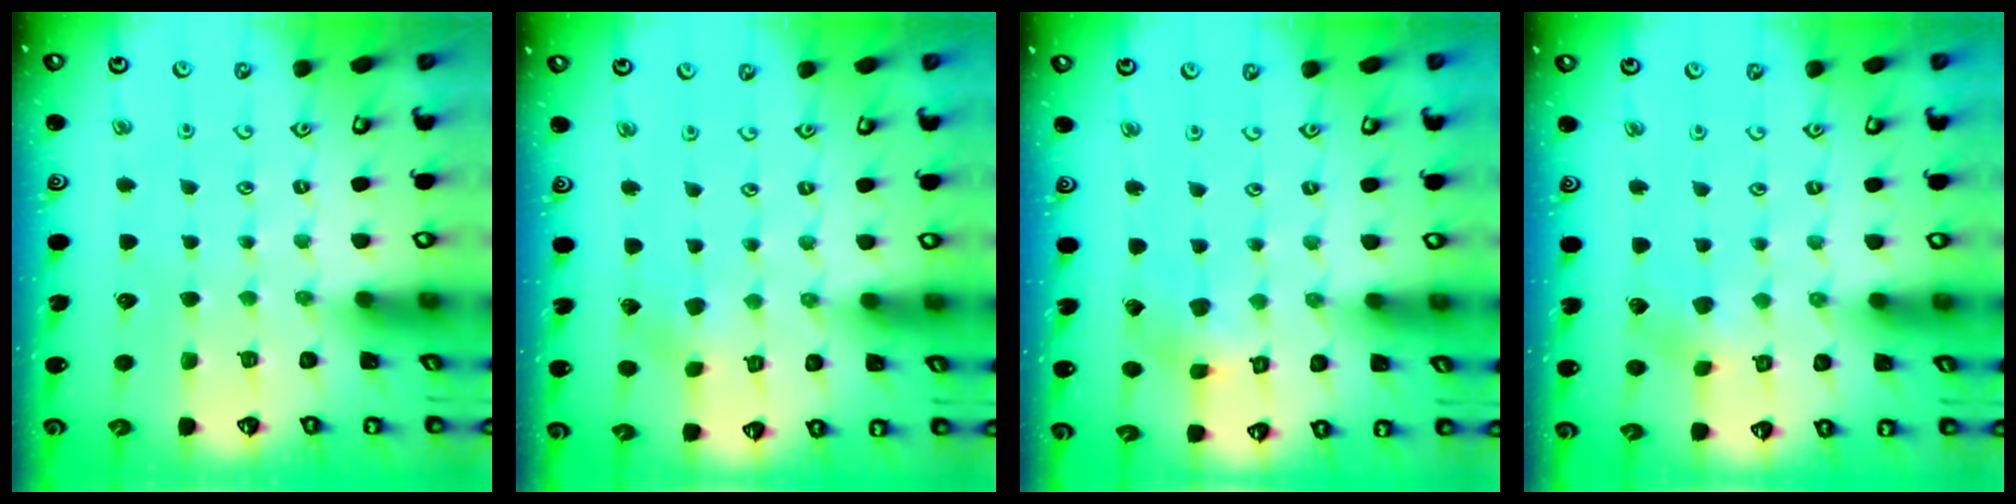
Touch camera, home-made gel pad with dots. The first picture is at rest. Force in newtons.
{"total": 1.9, "press": 1.9, "slide": 0.2}
{"total": 2.7, "press": 2.6, "slide": 0.3}
{"total": 3.4, "press": 3.4, "slide": 0.4}